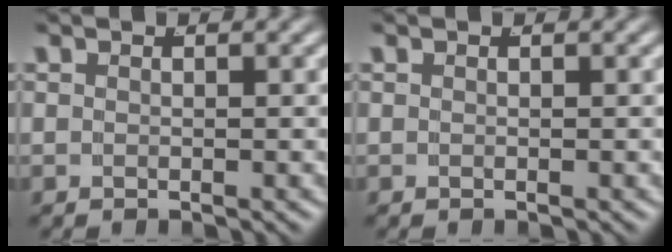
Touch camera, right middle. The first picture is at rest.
{"total": 0.0}